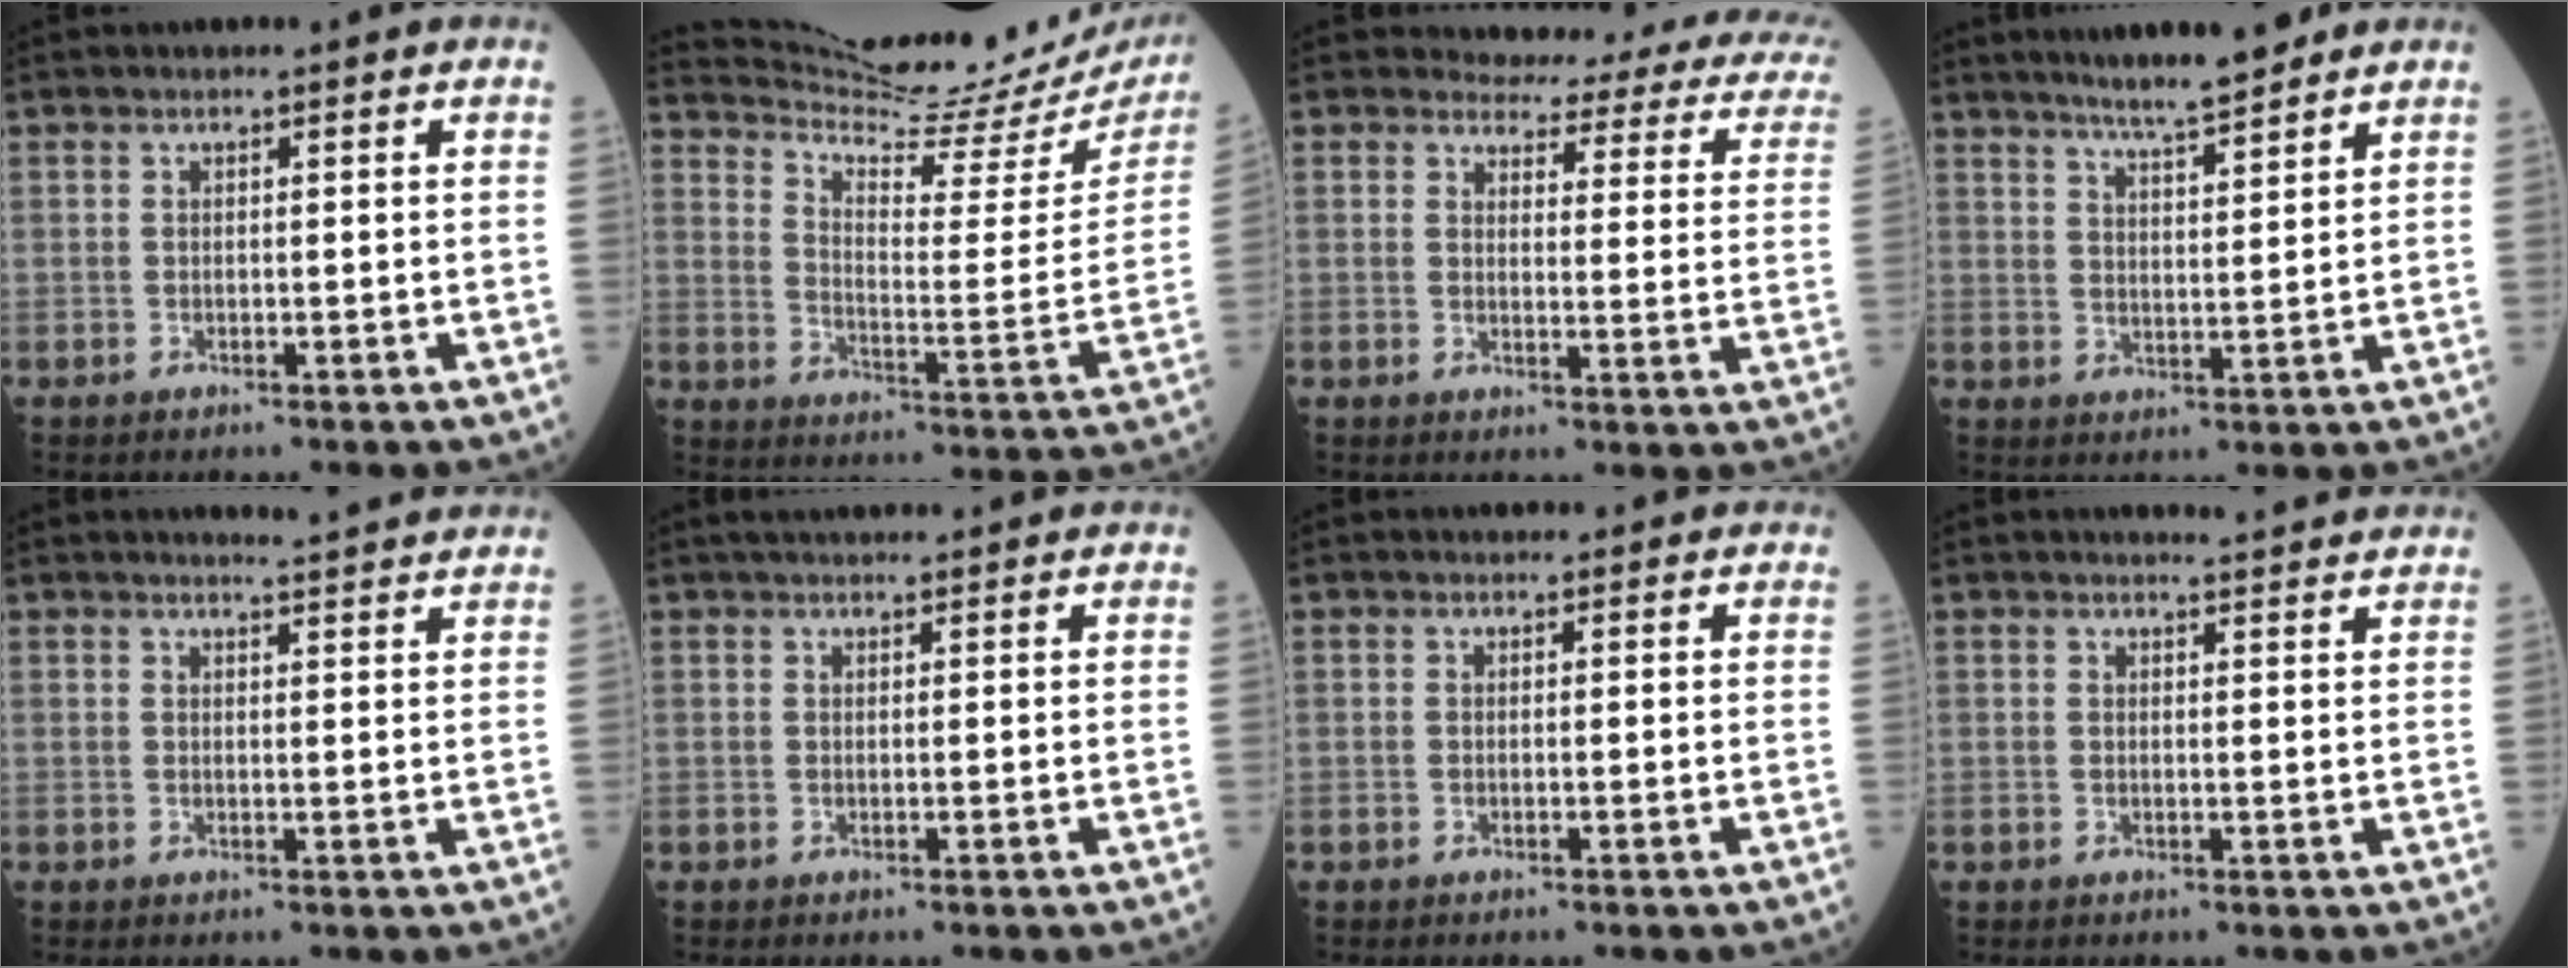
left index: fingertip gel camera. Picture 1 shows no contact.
{"total": 23.4, "force": [22.0, 2.1, 7.8], "torque": [-0.132, -0.077, 0.292]}
{"total": 16.4, "force": [15.0, 4.1, 5.1], "torque": [-0.033, -0.055, 0.139]}
{"total": 8.7, "force": [7.4, 0.4, 4.5], "torque": [-0.073, 0.012, 0.121]}
{"total": 5.9, "force": [5.6, -0.2, 1.7], "torque": [-0.028, 0.007, 0.059]}
{"total": 5.2, "force": [4.7, 0.5, 2.2], "torque": [-0.028, 0.034, 0.071]}
{"total": 1.9, "force": [1.7, 0.7, 0.5], "torque": [-0.009, 0.018, 0.017]}
{"total": 6.3, "force": [6.0, 0.1, 1.7], "torque": [-0.025, 0.007, 0.057]}